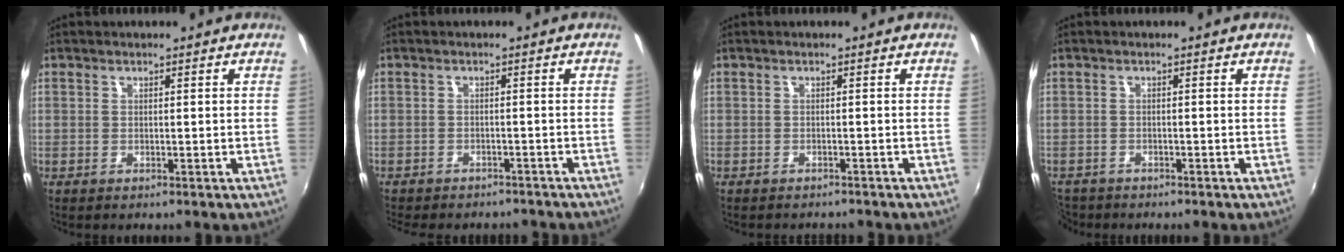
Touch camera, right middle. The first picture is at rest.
{"total": 8.0, "force": [-7.1, 2.4, 2.8], "torque": [-0.069, -0.017, -0.101]}
{"total": 2.6, "force": [-2.4, 0.8, 0.6], "torque": [-0.017, -0.013, -0.034]}
{"total": 4.6, "force": [-3.8, 2.3, 1.0], "torque": [-0.042, -0.016, -0.071]}